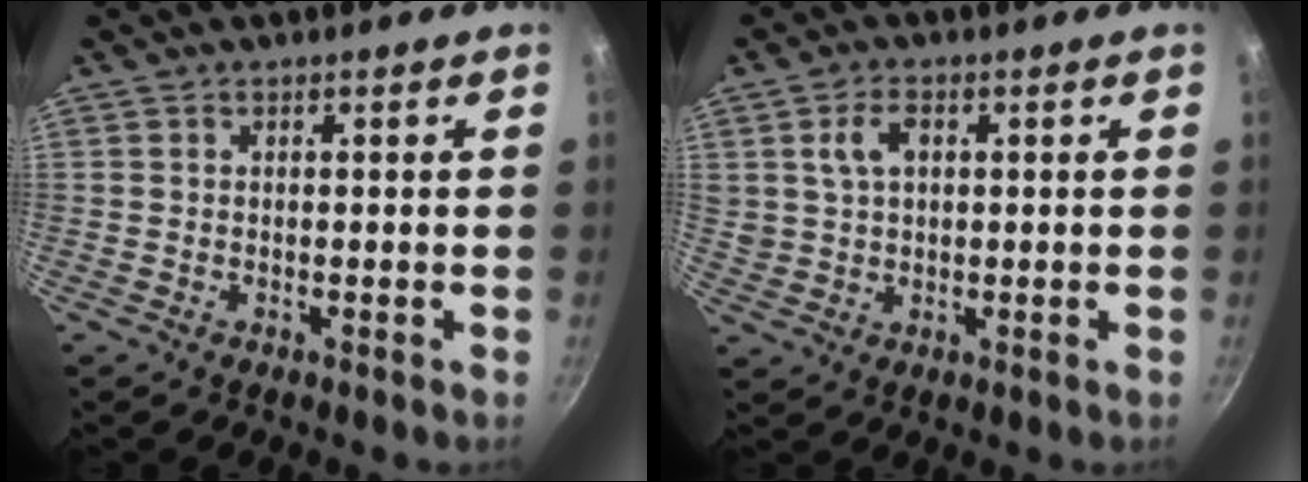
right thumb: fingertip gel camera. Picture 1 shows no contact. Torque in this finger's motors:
{"motor_torque": [-0.12, 0.22, 0.07, 0.33, 0.03]}